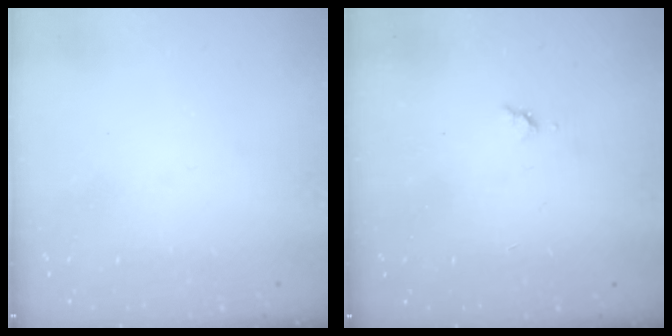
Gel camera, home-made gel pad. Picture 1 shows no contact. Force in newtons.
{"total": 3.0, "press": 2.9, "slide": 0.5}